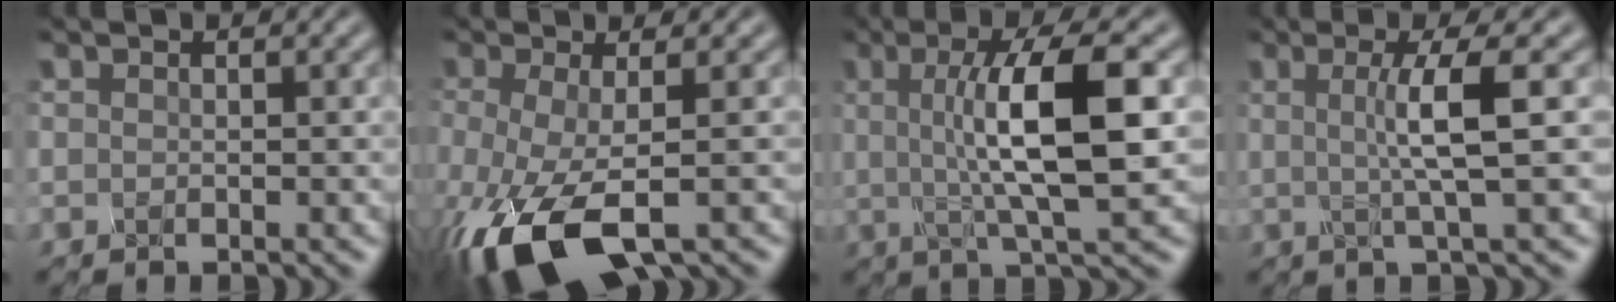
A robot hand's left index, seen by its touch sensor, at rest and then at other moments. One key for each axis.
{"total": 9.2, "fx": -5.1, "fy": 3.1, "fz": 7.0, "tx": -0.185, "ty": -0.029, "tz": -0.066}
{"total": 8.0, "fx": 0.9, "fy": 1.4, "fz": 7.8, "tx": -0.125, "ty": 0.006, "tz": 0.035}
{"total": 3.6, "fx": 0.4, "fy": -0.2, "fz": 3.6, "tx": -0.074, "ty": 0.007, "tz": 0.025}